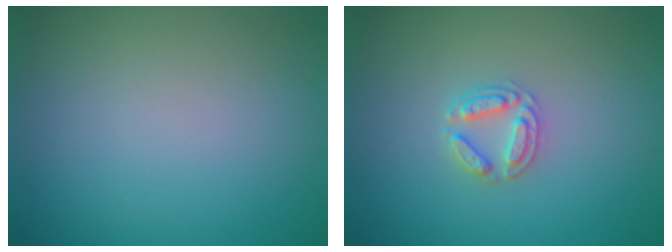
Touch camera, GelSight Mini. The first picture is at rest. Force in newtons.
{"total": 2.5, "press": 2.5, "slide": 0.4}